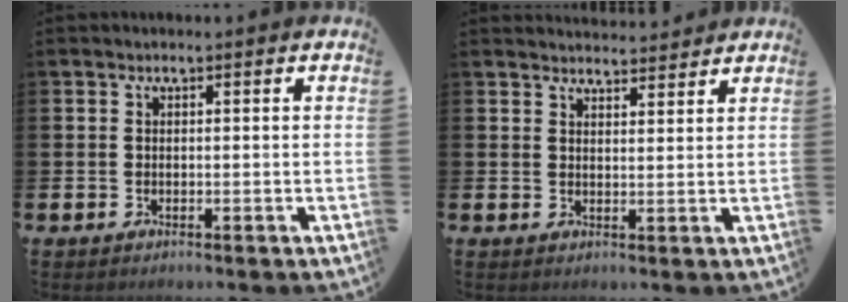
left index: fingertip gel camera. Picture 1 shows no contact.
{"total": 3.0, "force": [3.0, 0.2, -0.2], "torque": [-0.002, -0.019, 0.054]}